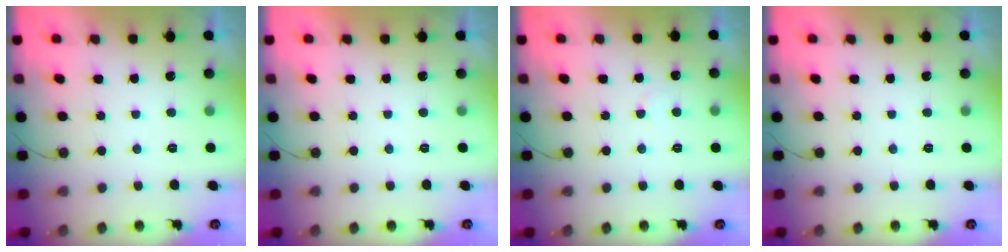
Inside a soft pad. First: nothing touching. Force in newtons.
{"total": 1.8, "press": 1.8, "slide": 0.0}
{"total": 2.2, "press": 2.2, "slide": 0.2}
{"total": 0.0}